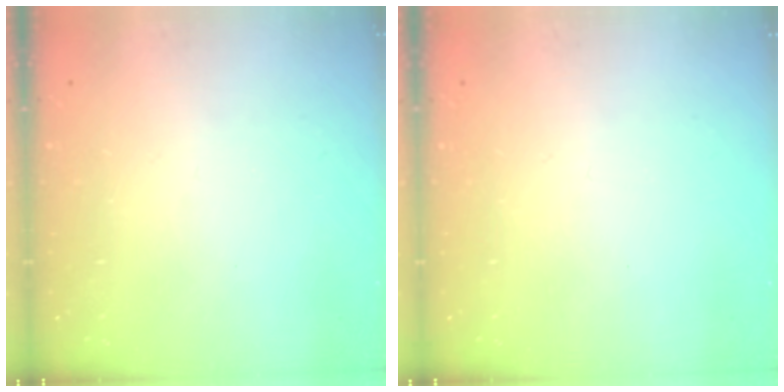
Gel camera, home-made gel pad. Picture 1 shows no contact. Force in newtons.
{"total": 0.0}